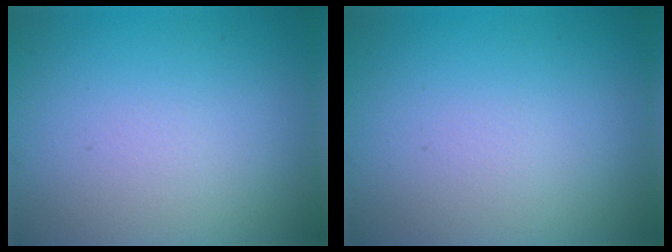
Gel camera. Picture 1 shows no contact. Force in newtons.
{"total": 0.0}